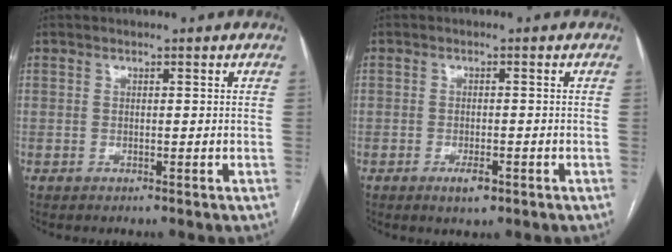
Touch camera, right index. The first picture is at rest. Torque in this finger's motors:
{"motor_torque": [-0.09, 0.01, -0.05, -0.03]}